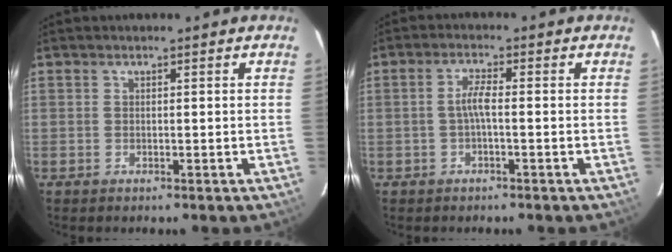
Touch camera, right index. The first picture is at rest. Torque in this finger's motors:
{"motor_torque": [0.54, -0.29, 0.32, 0.08]}